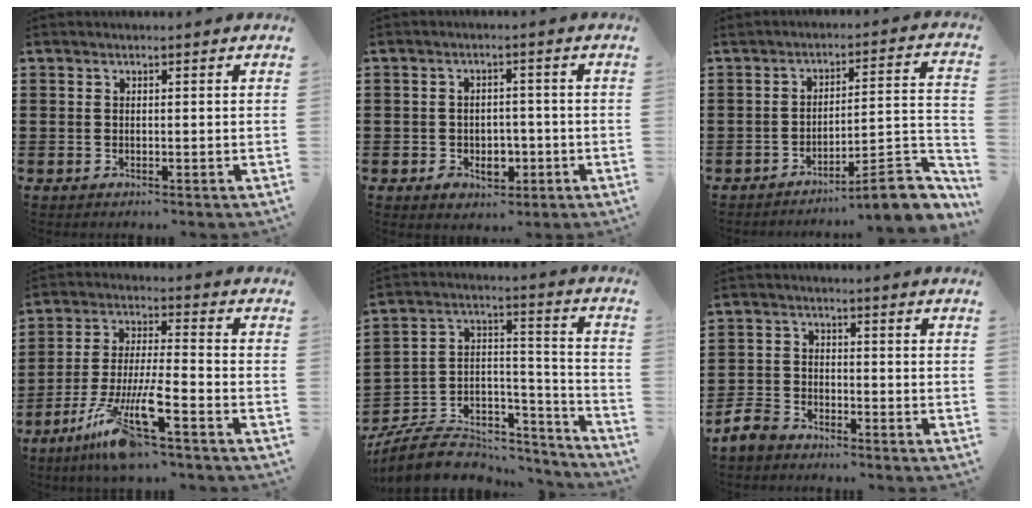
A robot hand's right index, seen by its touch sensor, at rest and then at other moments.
{"total": 3.4, "force": [-1.4, 2.7, 1.5], "torque": [-0.026, 0.001, -0.031]}
{"total": 8.3, "force": [-6.3, 0.9, 5.4], "torque": [-0.078, 0.008, -0.117]}
{"total": 11.7, "force": [-7.9, 0.9, 8.6], "torque": [-0.188, -0.009, -0.156]}
{"total": 8.1, "force": [-6.6, 3.8, 2.6], "torque": [-0.052, 0.011, -0.125]}
{"total": 4.2, "force": [-3.8, 1.5, 0.7], "torque": [-0.046, -0.003, -0.088]}